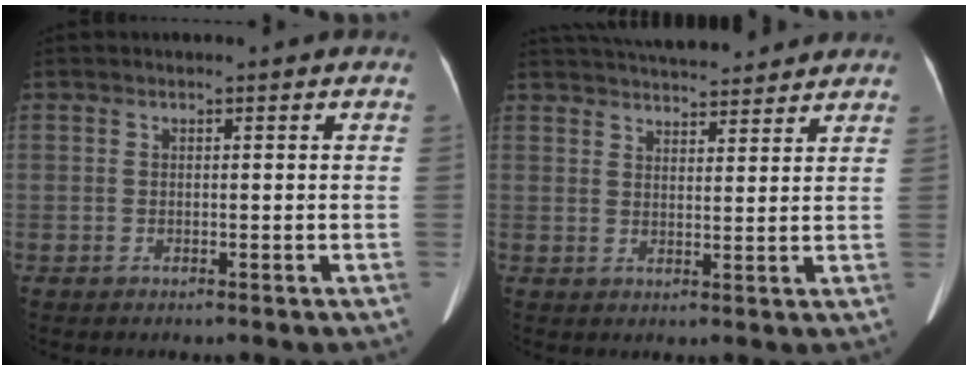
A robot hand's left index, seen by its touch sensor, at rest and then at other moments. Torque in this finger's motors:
{"motor_torque": [0.51, -0.57, 0.09, 0.10]}